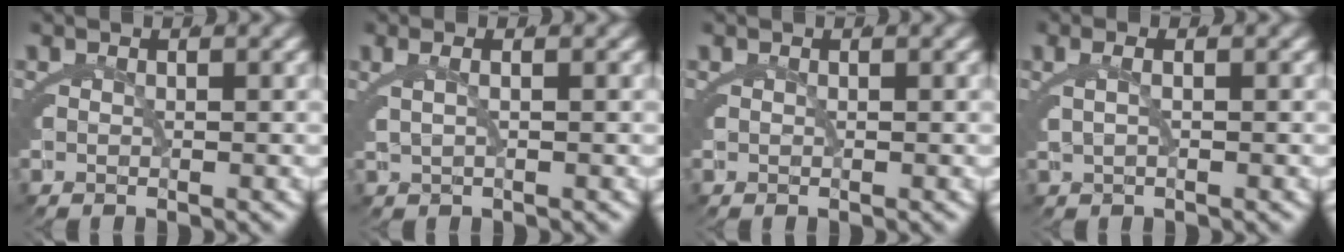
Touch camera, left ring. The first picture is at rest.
{"total": 1.7, "force": [0.5, 0.1, 1.6], "torque": [-0.033, 0.008, 0.012]}
{"total": 0.0}
{"total": 1.5, "force": [0.3, 0.3, 1.5], "torque": [-0.030, 0.008, 0.006]}